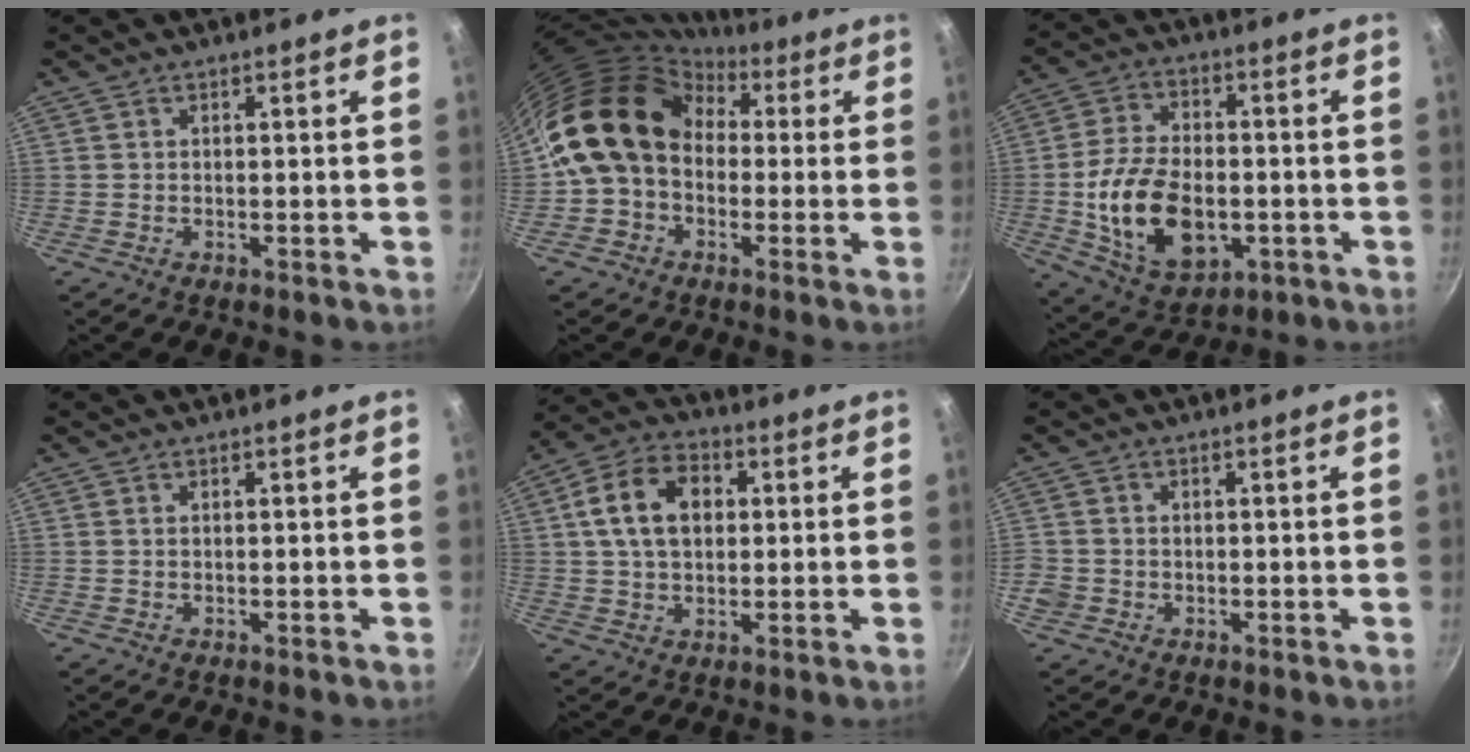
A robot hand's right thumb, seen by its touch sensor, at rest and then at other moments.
{"total": 15.7, "force": [1.3, 12.5, 9.5], "torque": [-0.136, 0.039, 0.005]}
{"total": 17.3, "force": [-3.0, 10.8, 13.1], "torque": [-0.224, 0.013, -0.039]}
{"total": 0.0}
{"total": 12.2, "force": [2.3, 8.5, 8.4], "torque": [-0.131, 0.015, 0.028]}
{"total": 3.5, "force": [-0.6, 3.3, 1.2], "torque": [-0.023, 0.005, -0.013]}